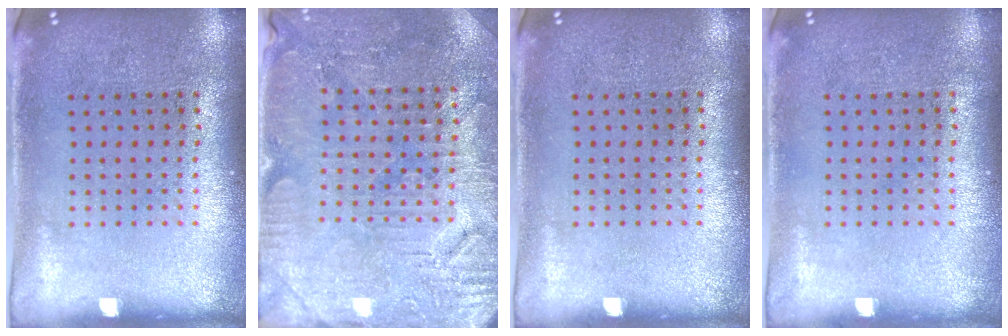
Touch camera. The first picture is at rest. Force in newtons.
{"total": 3.3, "press": 3.2, "slide": 0.3}
{"total": 0.0}
{"total": 0.0}